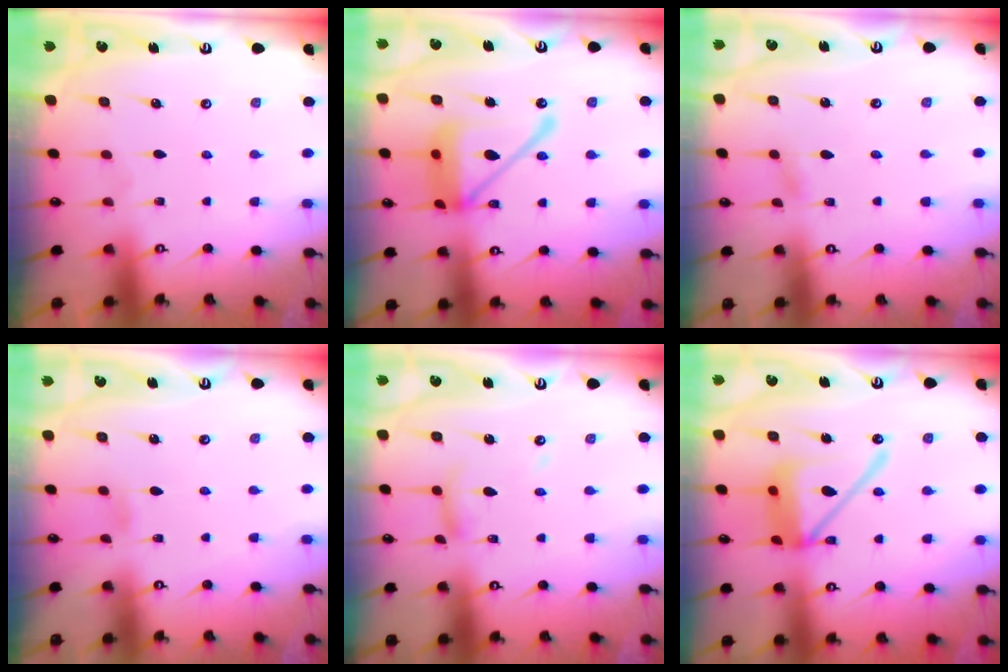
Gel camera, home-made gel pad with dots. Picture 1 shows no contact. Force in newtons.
{"total": 17.8, "press": 17.7, "slide": 1.8}
{"total": 2.2, "press": 2.2, "slide": 0.3}
{"total": 3.7, "press": 3.6, "slide": 0.3}
{"total": 7.7, "press": 7.7, "slide": 0.6}
{"total": 15.7, "press": 15.6, "slide": 1.7}